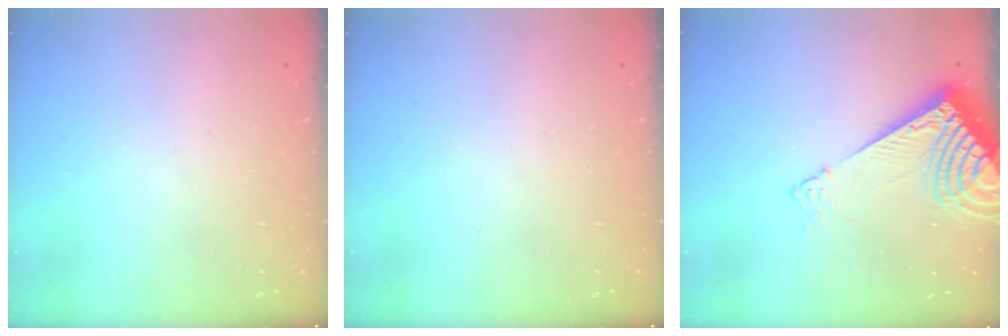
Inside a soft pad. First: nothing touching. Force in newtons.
{"total": 0.0}
{"total": 10.6, "press": 10.5, "slide": 1.7}